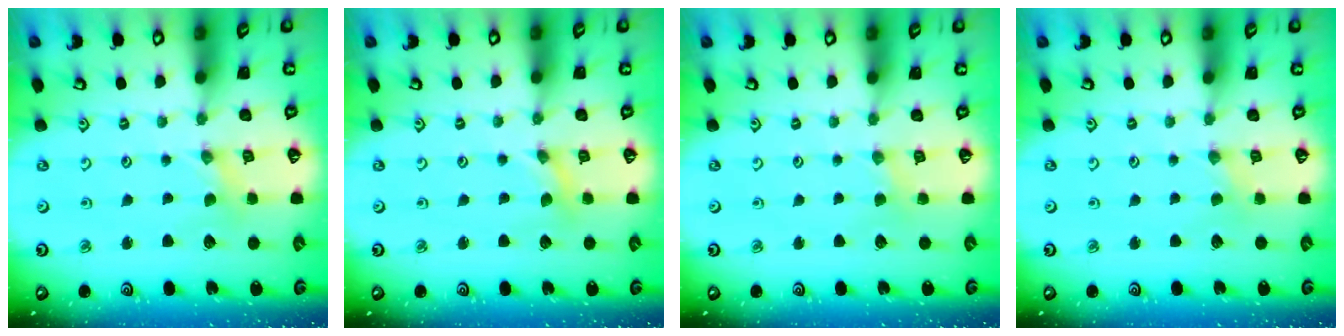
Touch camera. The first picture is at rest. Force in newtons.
{"total": 0.0}
{"total": 1.9, "press": 1.8, "slide": 0.3}
{"total": 0.0}